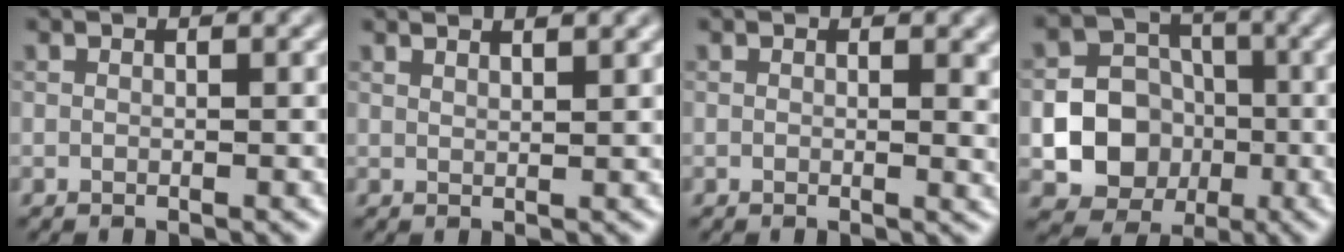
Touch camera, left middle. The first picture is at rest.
{"total": 2.6, "force": [2.1, 0.9, 1.4], "torque": [0.003, 0.008, 0.005]}
{"total": 1.9, "force": [0.2, 0.8, 1.8], "torque": [-0.019, -0.006, 0.005]}
{"total": 10.8, "force": [-2.5, 9.9, 3.4], "torque": [-0.049, -0.016, -0.057]}